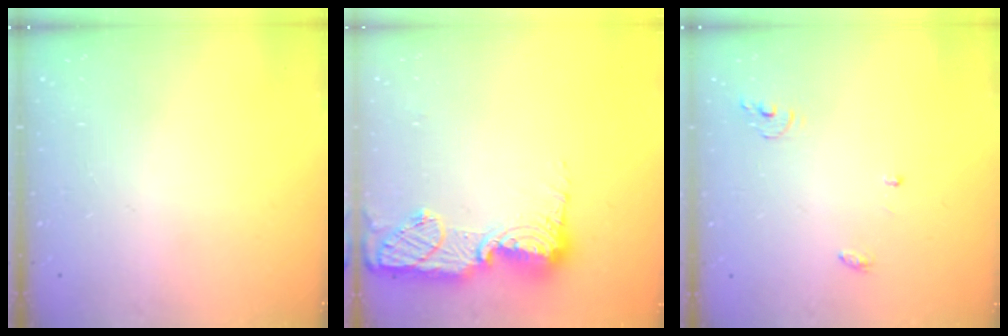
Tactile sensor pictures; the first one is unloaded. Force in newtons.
{"total": 15.4, "press": 15.4, "slide": 1.2}
{"total": 4.1, "press": 4.0, "slide": 0.3}